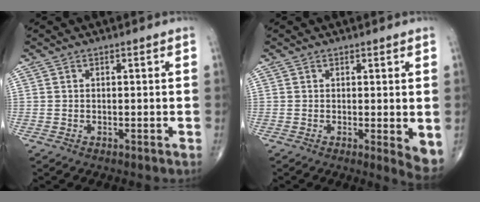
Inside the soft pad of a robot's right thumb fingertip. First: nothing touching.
{"total": 4.2, "force": [0.1, 1.2, 4.1], "torque": [-0.053, -0.014, 0.001]}